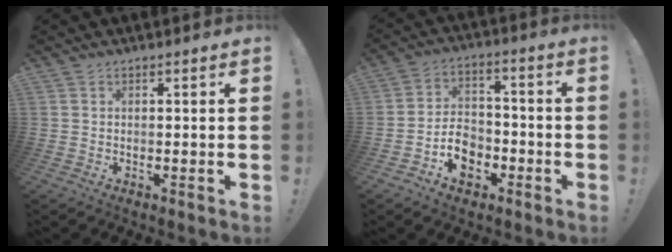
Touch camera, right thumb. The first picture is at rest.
{"total": 9.8, "force": [-4.6, 7.3, 4.6], "torque": [-0.068, 0.029, -0.077]}